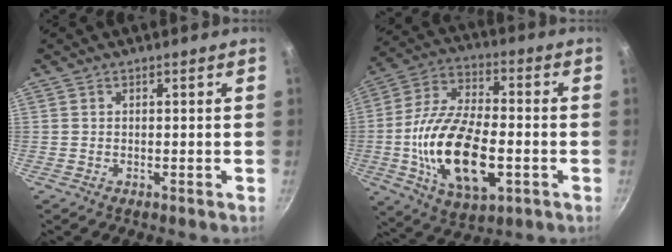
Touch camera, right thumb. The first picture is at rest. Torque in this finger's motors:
{"motor_torque": [-0.04, 1.53, 1.95, -0.82, 0.69]}